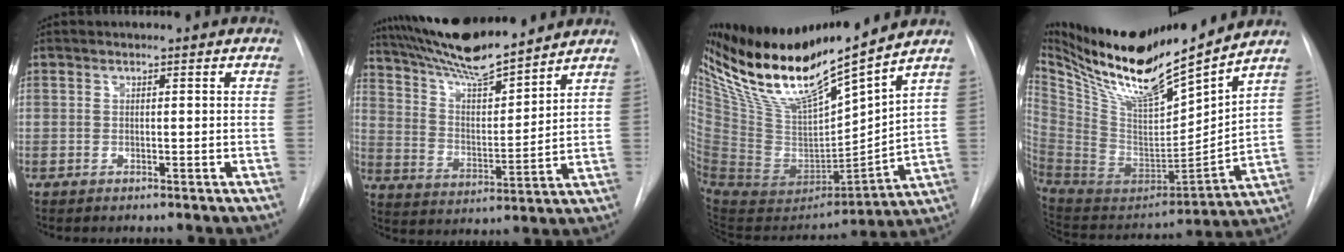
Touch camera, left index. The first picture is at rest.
{"total": 16.0, "force": [14.2, 1.5, 7.1], "torque": [-0.130, -0.001, 0.252]}
{"total": 23.8, "force": [18.7, 2.3, 14.6], "torque": [-0.266, -0.008, 0.354]}
{"total": 24.8, "force": [20.5, 2.5, 13.8], "torque": [-0.255, -0.020, 0.365]}